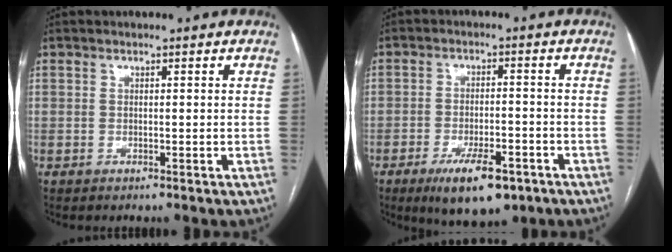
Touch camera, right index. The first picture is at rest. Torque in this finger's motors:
{"motor_torque": [0.02, -0.10, 0.03, -0.03]}